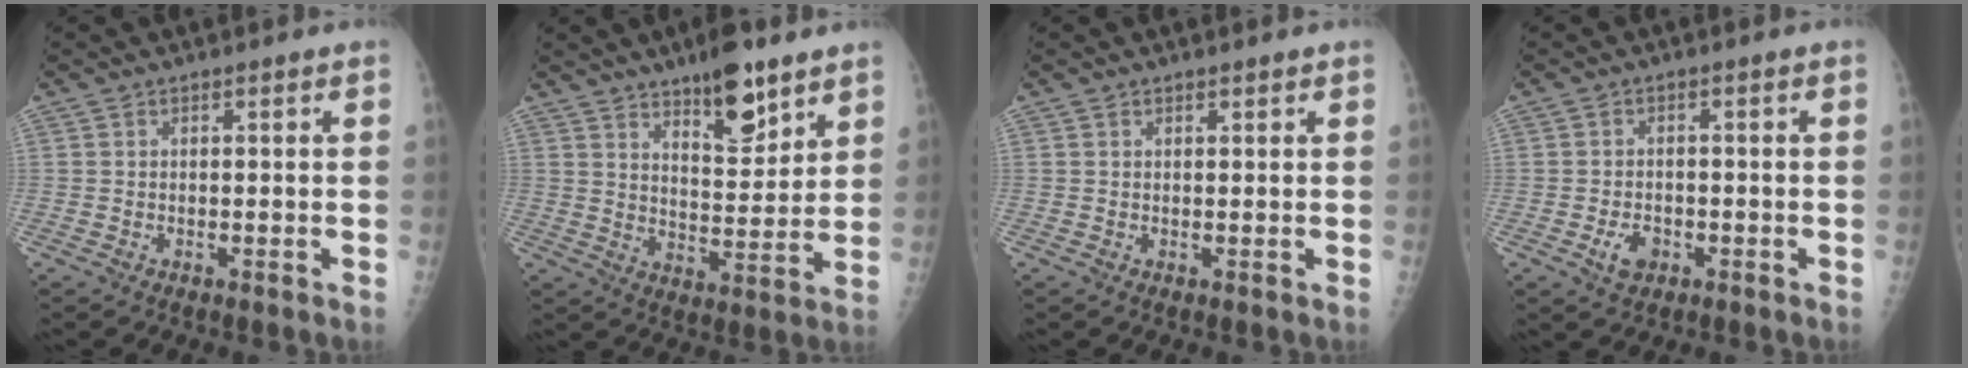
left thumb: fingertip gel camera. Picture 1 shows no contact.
{"total": 11.8, "force": [7.9, 4.3, 7.7], "torque": [-0.090, -0.054, 0.127]}
{"total": 0.6, "force": [0.5, 0.3, 0.2], "torque": [-0.003, -0.003, 0.007]}
{"total": 3.6, "force": [-1.4, 2.5, 2.1], "torque": [-0.029, 0.004, -0.021]}